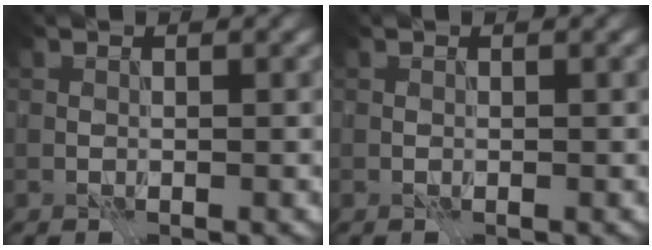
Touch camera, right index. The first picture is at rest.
{"total": 0.0}